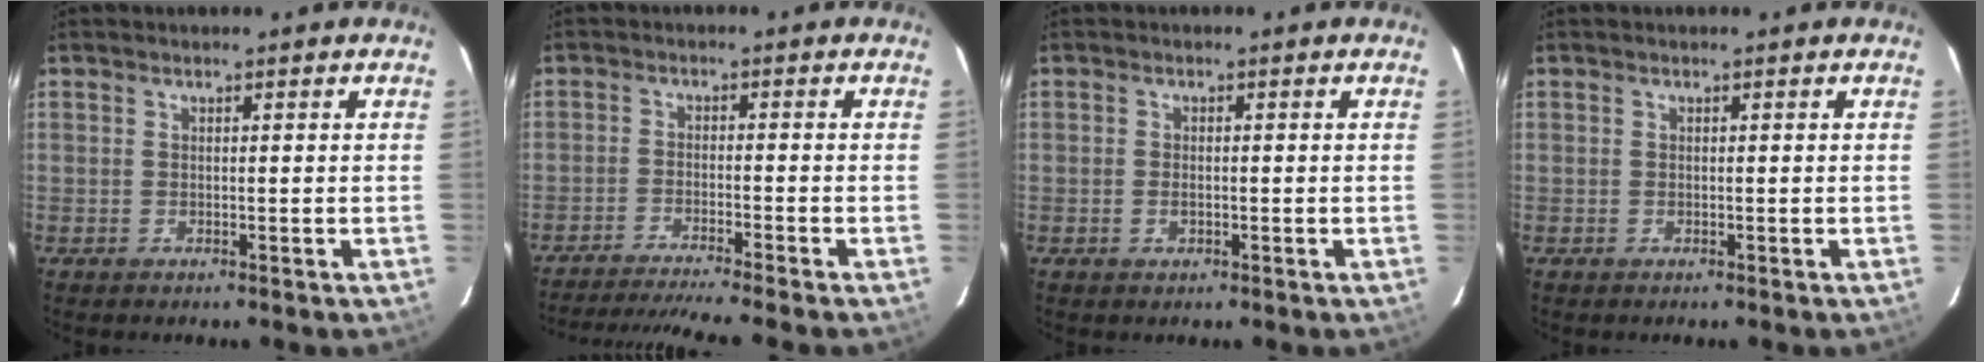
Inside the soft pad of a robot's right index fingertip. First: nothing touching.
{"total": 11.7, "force": [-10.6, -1.4, 4.9], "torque": [-0.107, -0.008, -0.172]}
{"total": 1.5, "force": [-0.6, 0.9, 1.0], "torque": [-0.021, 0.002, -0.010]}
{"total": 0.0}